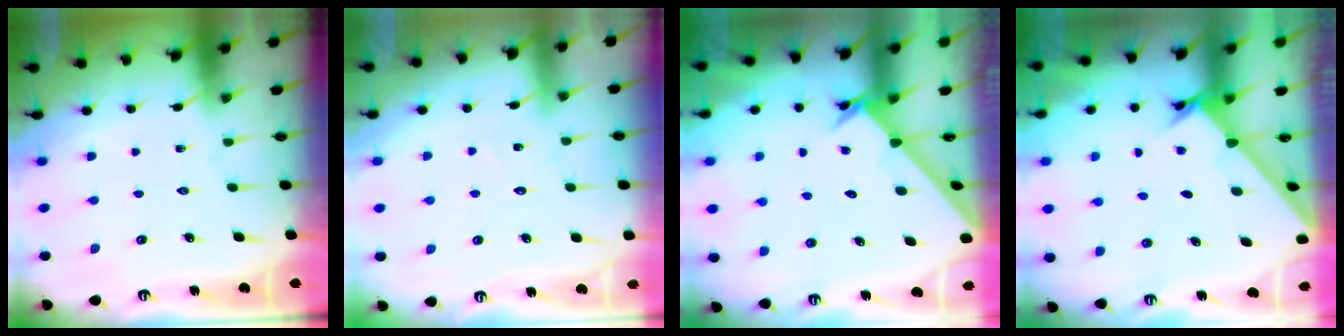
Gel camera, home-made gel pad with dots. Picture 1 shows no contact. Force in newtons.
{"total": 5.3, "press": 5.3, "slide": 0.5}
{"total": 2.1, "press": 2.1, "slide": 0.2}
{"total": 1.7, "press": 1.7, "slide": 0.1}